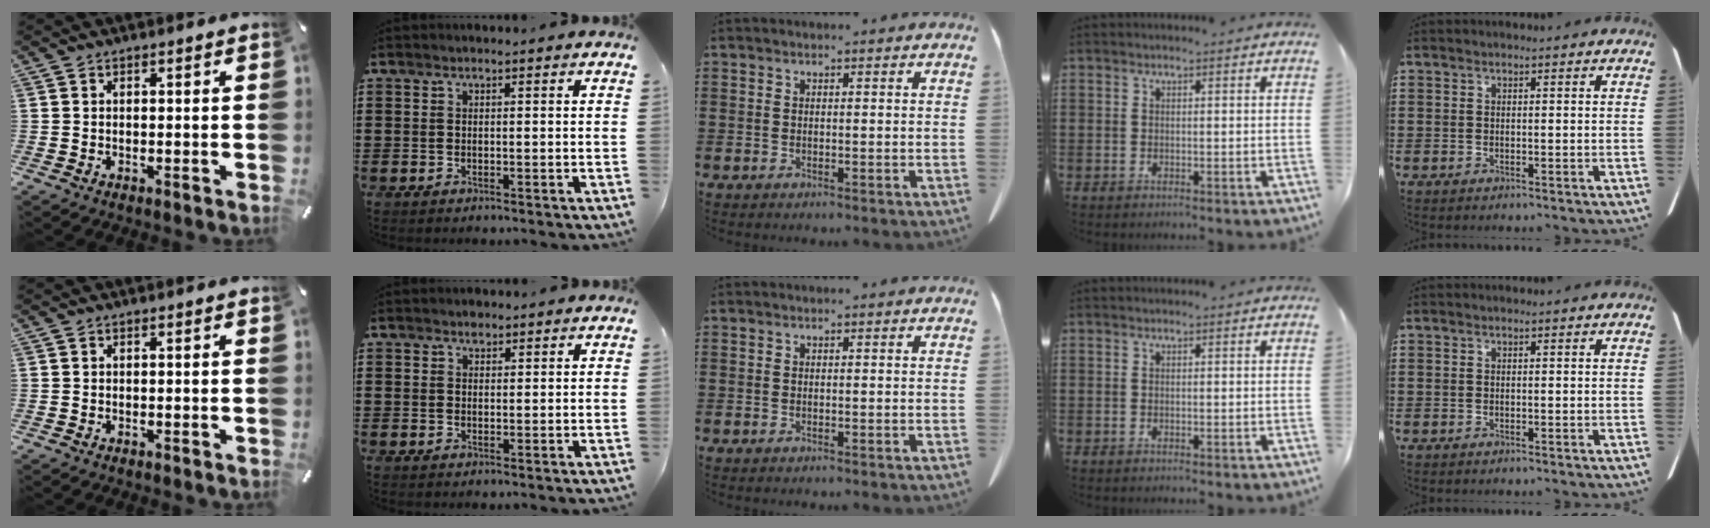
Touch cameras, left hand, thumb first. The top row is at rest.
{"index": {"total": 1.4, "force": [1.1, 0.7, 0.3], "torque": [0.000, 0.000, 0.020]}}